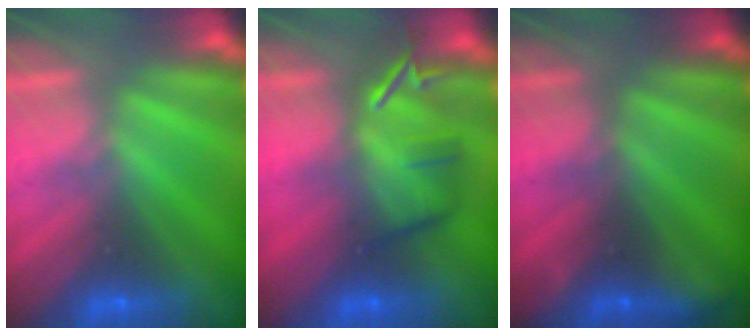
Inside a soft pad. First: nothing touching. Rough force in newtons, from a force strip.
{"total": 6.5}
{"total": 2.4}